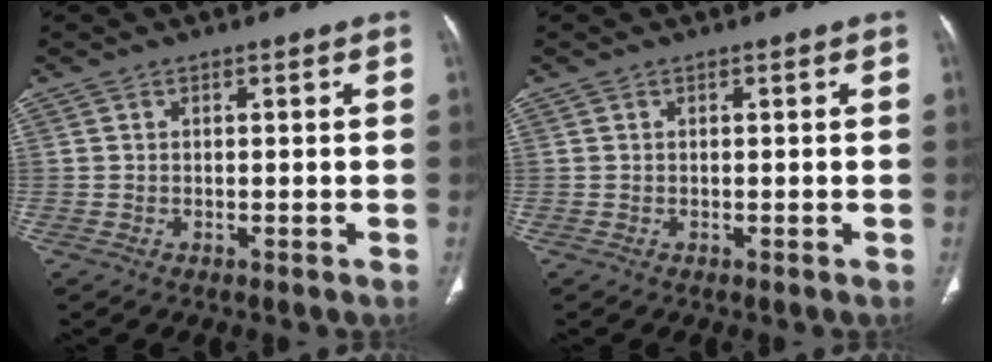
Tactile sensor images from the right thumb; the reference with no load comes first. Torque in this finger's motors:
{"motor_torque": [-0.01, 0.01, 0.00, 0.00, 0.00]}